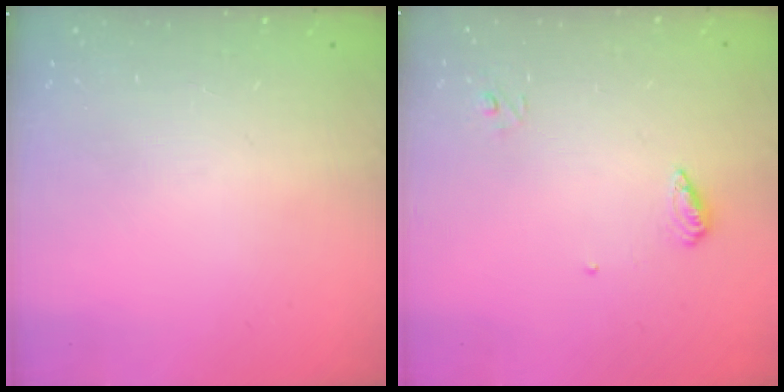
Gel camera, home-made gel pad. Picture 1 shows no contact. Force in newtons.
{"total": 6.0, "press": 6.0, "slide": 0.6}